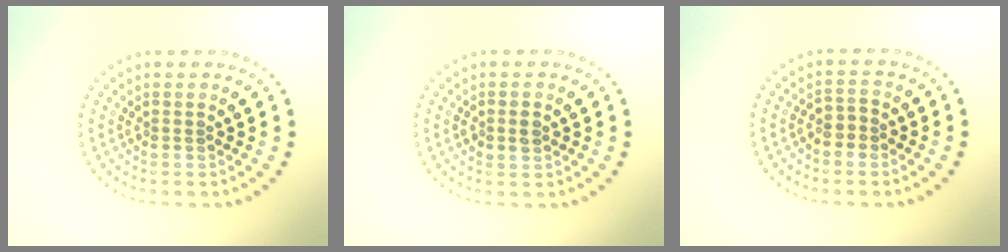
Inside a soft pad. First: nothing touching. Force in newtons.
{"total": 1.4, "press": 1.4, "slide": 0.1}
{"total": 1.5, "press": 1.4, "slide": 0.7}